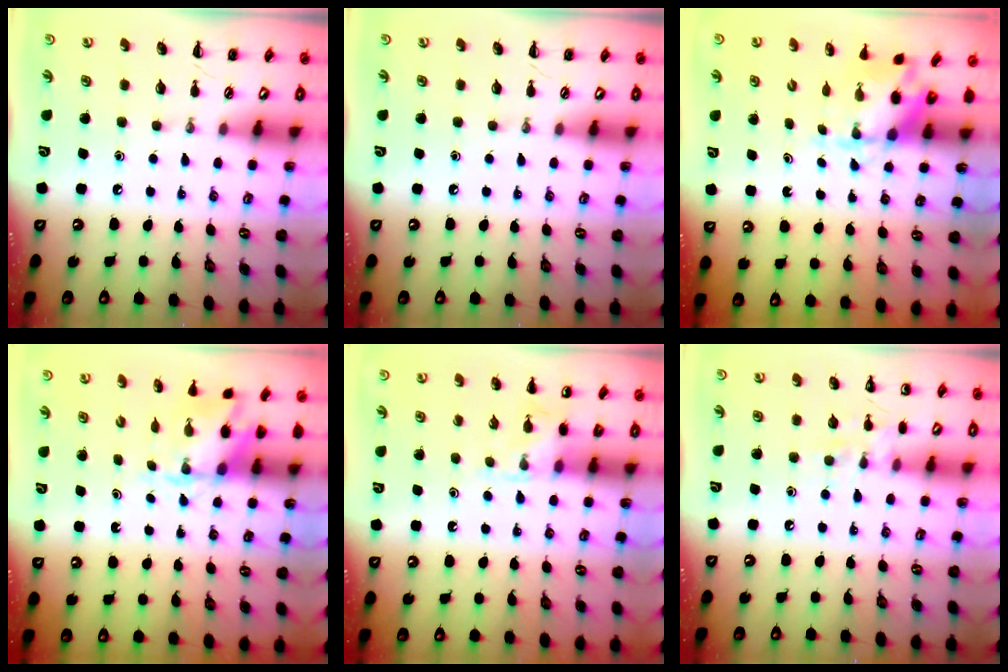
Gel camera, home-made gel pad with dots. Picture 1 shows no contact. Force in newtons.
{"total": 0.0}
{"total": 3.4, "press": 3.4, "slide": 0.5}
{"total": 4.5, "press": 4.5, "slide": 0.3}
{"total": 6.0, "press": 5.8, "slide": 1.5}
{"total": 6.8, "press": 6.7, "slide": 1.2}